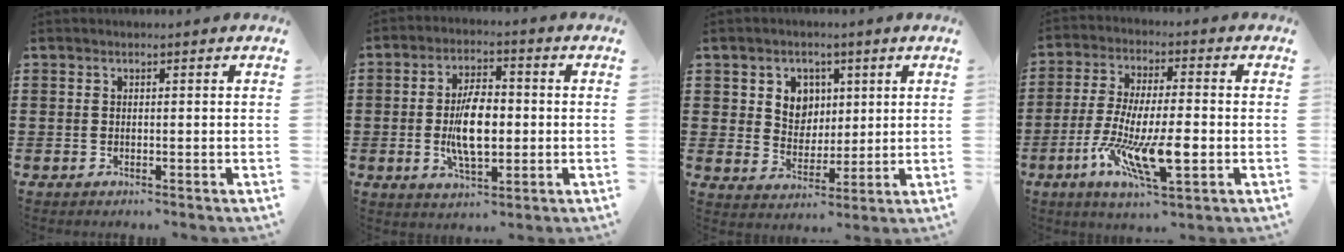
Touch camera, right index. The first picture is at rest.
{"total": 8.6, "force": [-0.7, 3.9, 7.6], "torque": [-0.153, -0.004, -0.019]}
{"total": 5.3, "force": [2.0, 4.7, 1.4], "torque": [-0.044, 0.011, 0.033]}
{"total": 12.1, "force": [-4.4, 3.5, 10.7], "torque": [-0.224, -0.007, -0.082]}